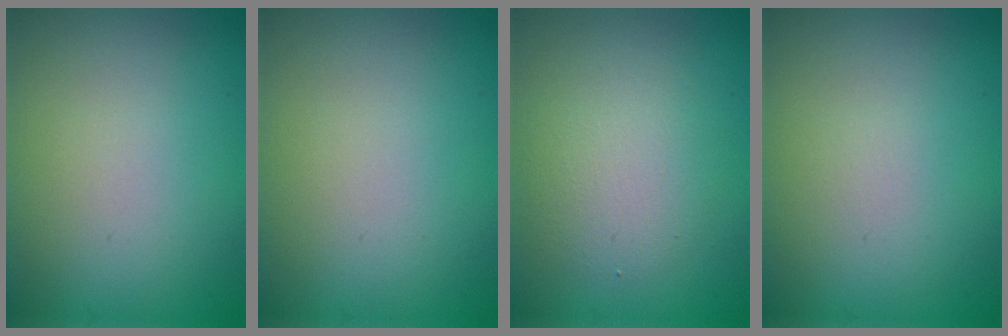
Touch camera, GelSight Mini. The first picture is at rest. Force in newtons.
{"total": 0.0}
{"total": 3.2, "press": 3.2, "slide": 0.1}
{"total": 0.0}